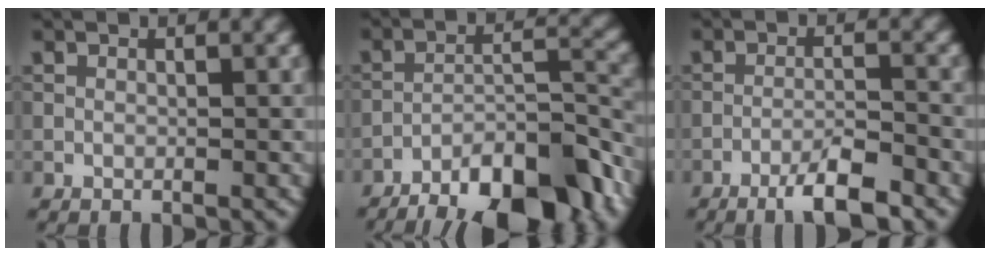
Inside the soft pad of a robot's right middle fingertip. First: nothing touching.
{"total": 12.9, "force": [-10.1, 3.7, 7.3], "torque": [-0.107, 0.003, -0.149]}
{"total": 4.5, "force": [-3.1, 0.6, 3.2], "torque": [-0.057, 0.005, -0.056]}